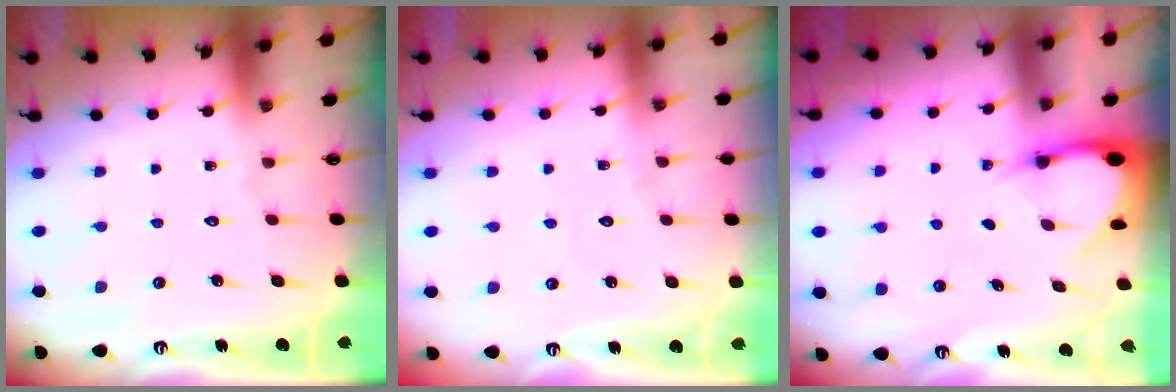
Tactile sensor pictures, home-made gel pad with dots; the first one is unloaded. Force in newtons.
{"total": 2.3, "press": 2.3, "slide": 0.2}
{"total": 3.4, "press": 3.4, "slide": 0.2}